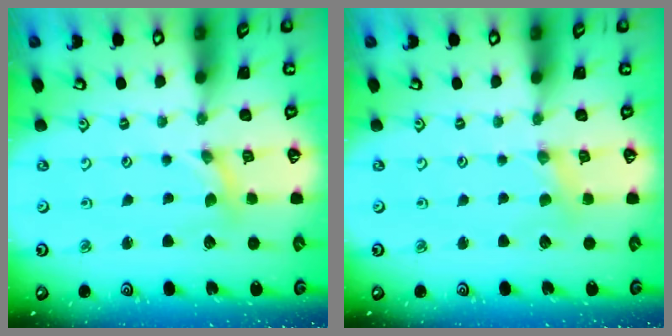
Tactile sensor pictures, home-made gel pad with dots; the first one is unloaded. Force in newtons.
{"total": 2.7, "press": 2.6, "slide": 0.5}